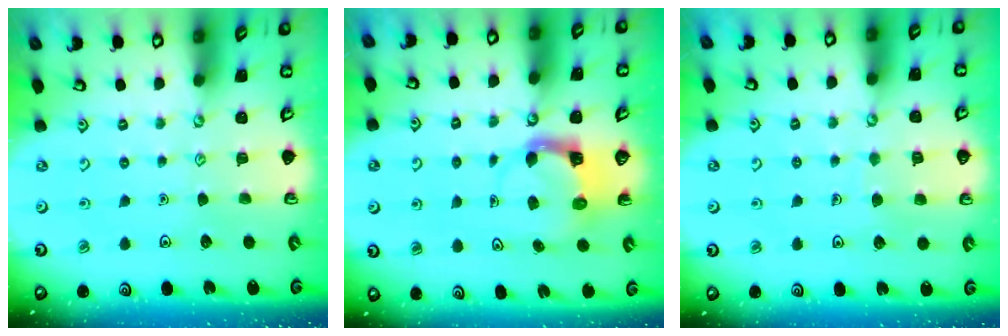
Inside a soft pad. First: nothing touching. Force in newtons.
{"total": 3.9, "press": 3.9, "slide": 0.4}
{"total": 4.7, "press": 4.6, "slide": 0.4}